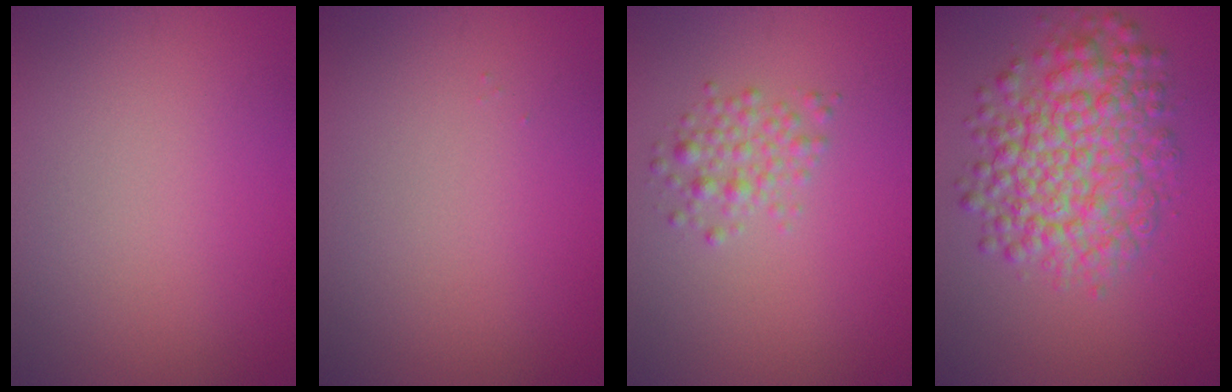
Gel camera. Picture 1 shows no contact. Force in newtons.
{"total": 0.0}
{"total": 2.1, "press": 2.1, "slide": 0.2}
{"total": 7.8, "press": 7.8, "slide": 0.2}